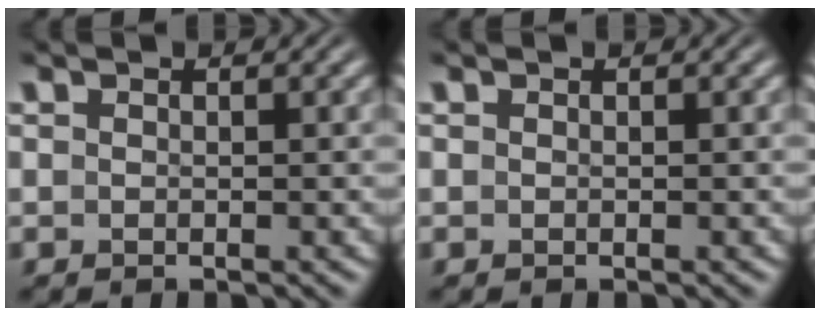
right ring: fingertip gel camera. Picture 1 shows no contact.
{"total": 0.0}